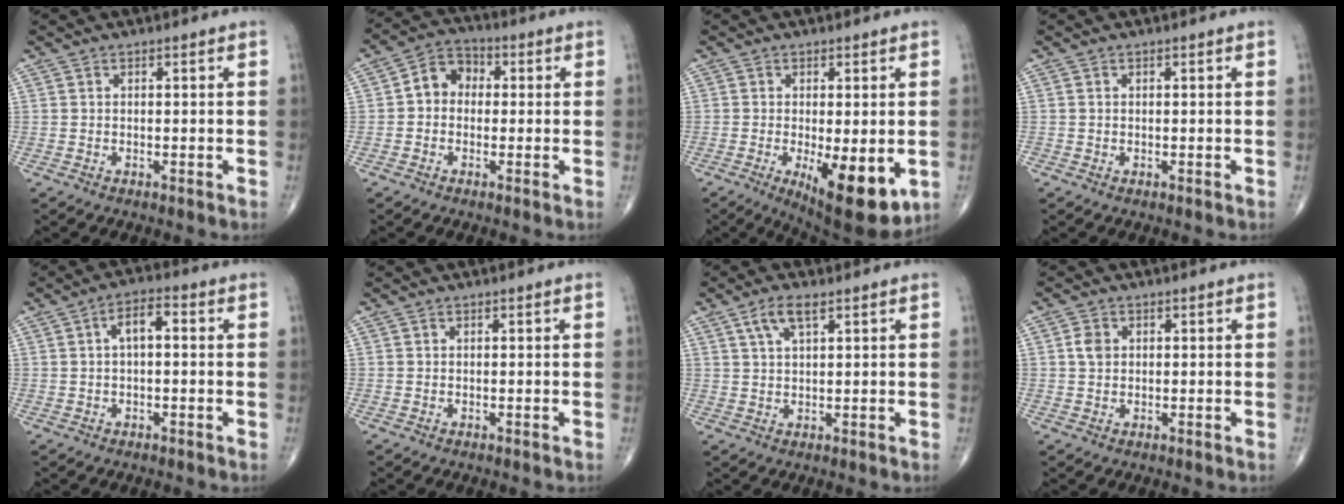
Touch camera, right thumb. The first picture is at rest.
{"total": 6.3, "force": [0.0, 5.2, 3.5], "torque": [-0.036, 0.025, -0.015]}
{"total": 12.9, "force": [-3.5, 4.6, 11.5], "torque": [-0.160, -0.025, -0.040]}
{"total": 0.0}
{"total": 4.9, "force": [0.7, 2.3, 4.3], "torque": [-0.068, 0.018, 0.005]}
{"total": 0.0}
{"total": 4.7, "force": [2.5, 1.7, 3.5], "torque": [-0.070, 0.001, 0.052]}
{"total": 2.6, "force": [0.6, 2.1, 1.5], "torque": [-0.022, 0.000, 0.010]}